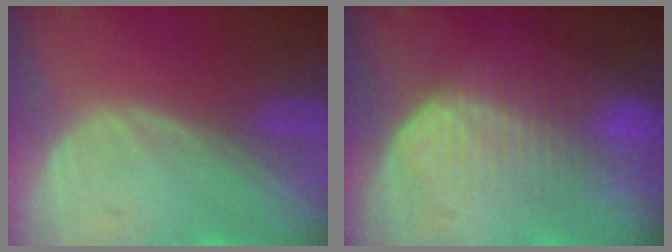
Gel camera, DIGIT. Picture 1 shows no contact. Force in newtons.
{"total": 7.5, "press": 7.2, "slide": 2.1}